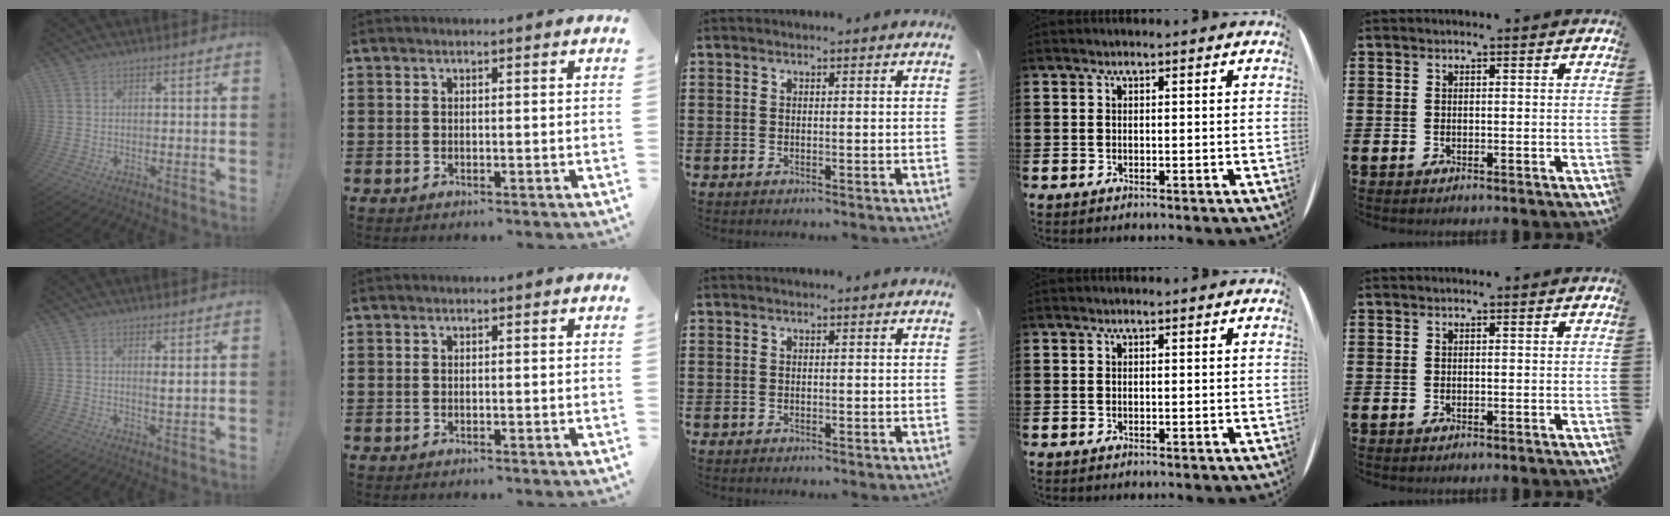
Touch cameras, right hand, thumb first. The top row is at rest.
{"thumb": {"total": 2.1, "force": [0.8, 0.1, 1.9], "torque": [-0.024, -0.010, 0.010]}}